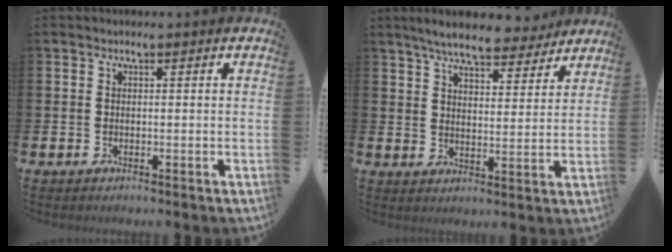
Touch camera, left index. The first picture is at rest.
{"total": 7.5, "force": [6.9, 1.4, 2.6], "torque": [-0.059, -0.034, 0.120]}